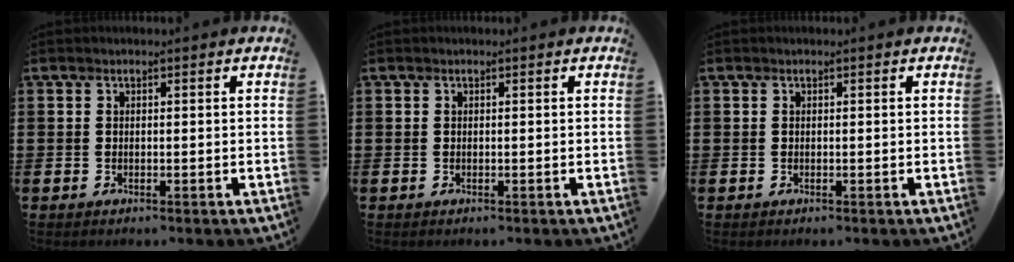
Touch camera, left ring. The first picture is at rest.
{"total": 0.0}
{"total": 0.0}